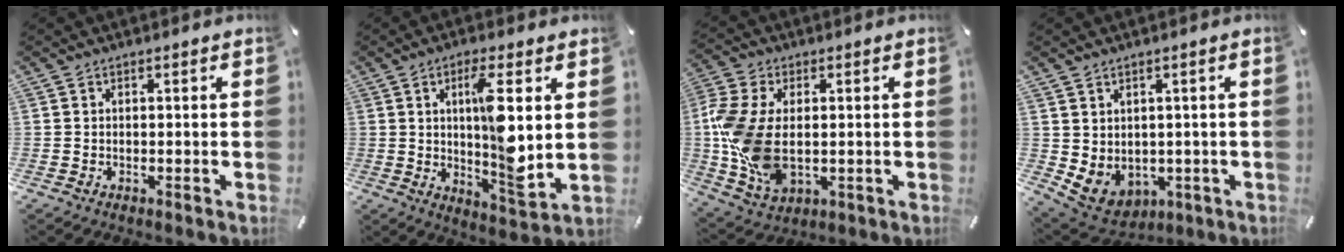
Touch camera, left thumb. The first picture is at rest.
{"total": 12.6, "force": [2.2, 3.1, 12.0], "torque": [-0.199, -0.026, 0.029]}
{"total": 13.7, "force": [-0.1, 9.2, 10.1], "torque": [-0.244, -0.002, 0.001]}
{"total": 5.5, "force": [0.5, 5.1, 2.2], "torque": [-0.074, -0.010, 0.013]}